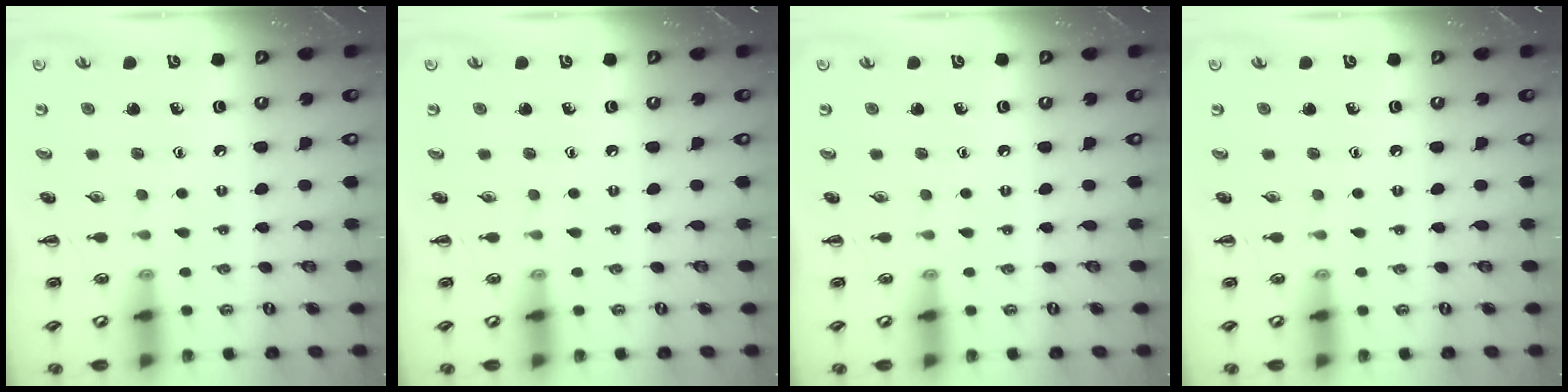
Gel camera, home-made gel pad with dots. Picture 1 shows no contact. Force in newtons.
{"total": 0.0}
{"total": 0.0}
{"total": 0.0}